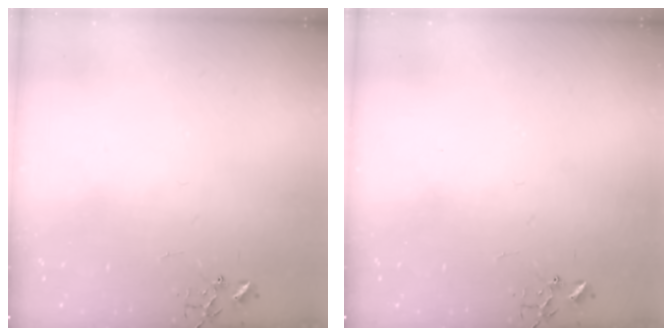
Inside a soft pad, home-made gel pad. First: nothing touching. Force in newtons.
{"total": 0.0}